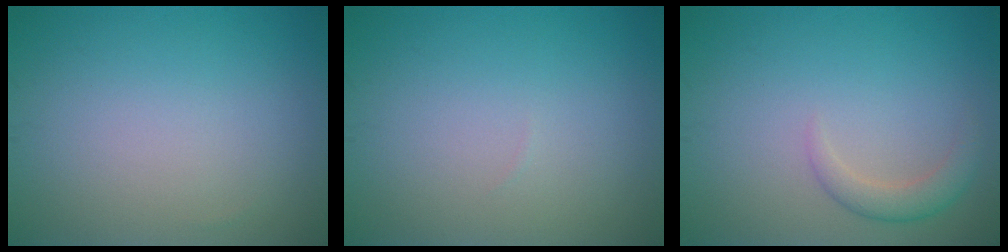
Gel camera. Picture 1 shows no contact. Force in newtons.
{"total": 0.0}
{"total": 2.1, "press": 2.1, "slide": 0.2}